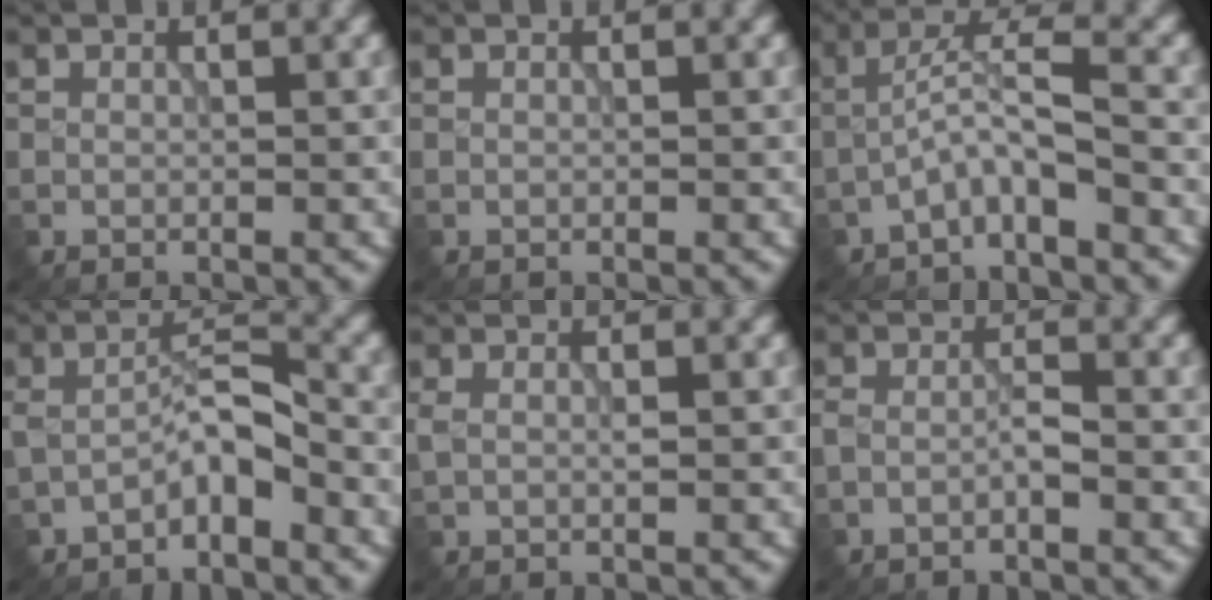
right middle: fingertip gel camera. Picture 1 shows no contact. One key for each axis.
{"total": 0.0}
{"total": 3.5, "fx": -2.0, "fy": 0.6, "fz": 2.8, "tx": -0.053, "ty": 0.019, "tz": -0.044}
{"total": 3.3, "fx": -1.9, "fy": 1.1, "fz": 2.4, "tx": -0.045, "ty": 0.014, "tz": -0.040}
{"total": 1.1, "fx": 0.2, "fy": 0.5, "fz": 1.0, "tx": -0.028, "ty": -0.001, "tz": 0.007}
{"total": 1.6, "fx": -1.0, "fy": 0.6, "fz": 1.2, "tx": -0.025, "ty": 0.004, "tz": -0.022}